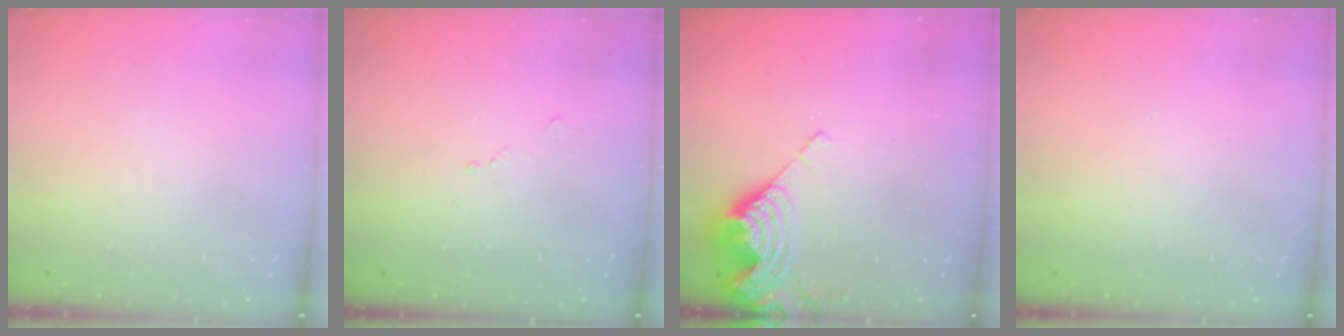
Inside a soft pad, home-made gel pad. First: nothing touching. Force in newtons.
{"total": 6.7, "press": 6.6, "slide": 0.9}
{"total": 9.6, "press": 9.6, "slide": 0.9}
{"total": 4.3, "press": 4.3, "slide": 0.6}